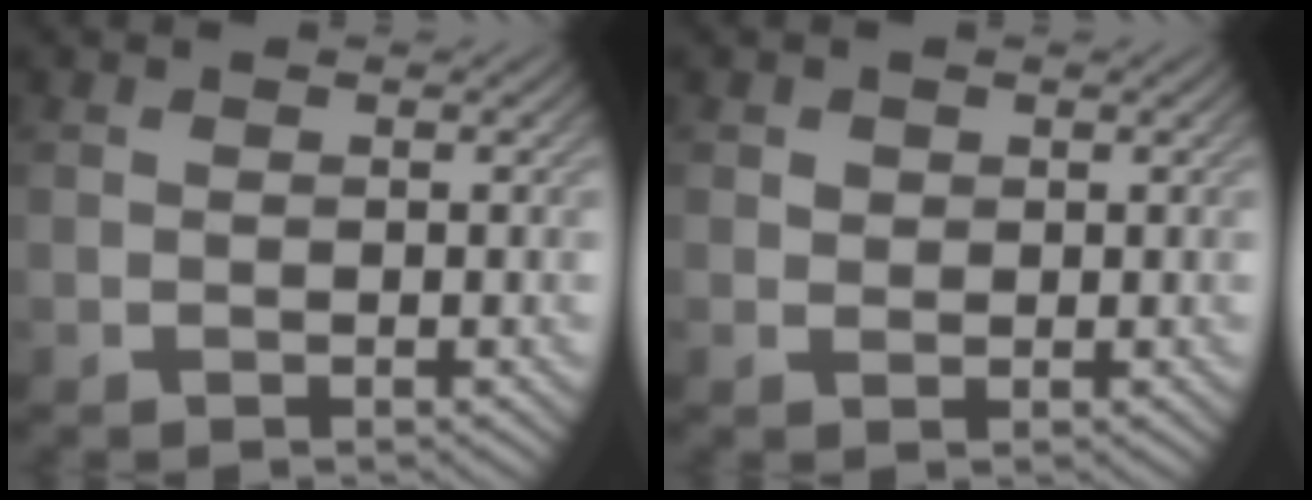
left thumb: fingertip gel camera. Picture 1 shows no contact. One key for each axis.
{"total": 1.1, "fx": 0.4, "fy": 1.0, "fz": 0.3, "tx": -0.007, "ty": -0.003, "tz": 0.006}